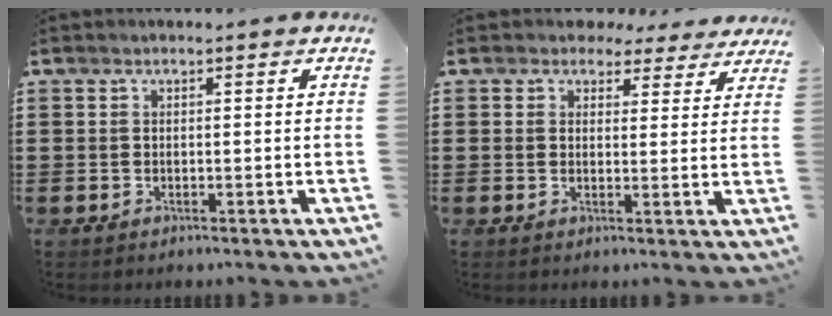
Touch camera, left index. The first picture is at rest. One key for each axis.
{"total": 3.4, "fx": 2.9, "fy": 1.6, "fz": 0.7, "tx": -0.018, "ty": -0.004, "tz": 0.052}